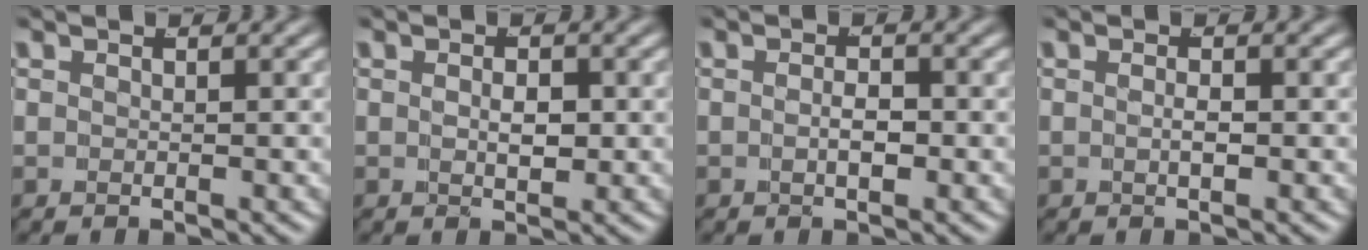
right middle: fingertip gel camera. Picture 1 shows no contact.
{"total": 1.6, "force": [0.0, 0.6, 1.5], "torque": [-0.024, -0.013, 0.008]}
{"total": 1.5, "force": [-0.5, 0.5, 1.4], "torque": [-0.024, -0.005, -0.005]}
{"total": 0.9, "force": [-0.3, -0.1, 0.9], "torque": [-0.016, -0.007, -0.001]}